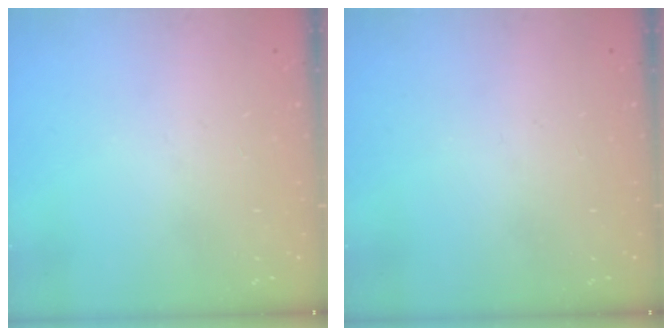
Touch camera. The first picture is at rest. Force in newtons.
{"total": 0.0}